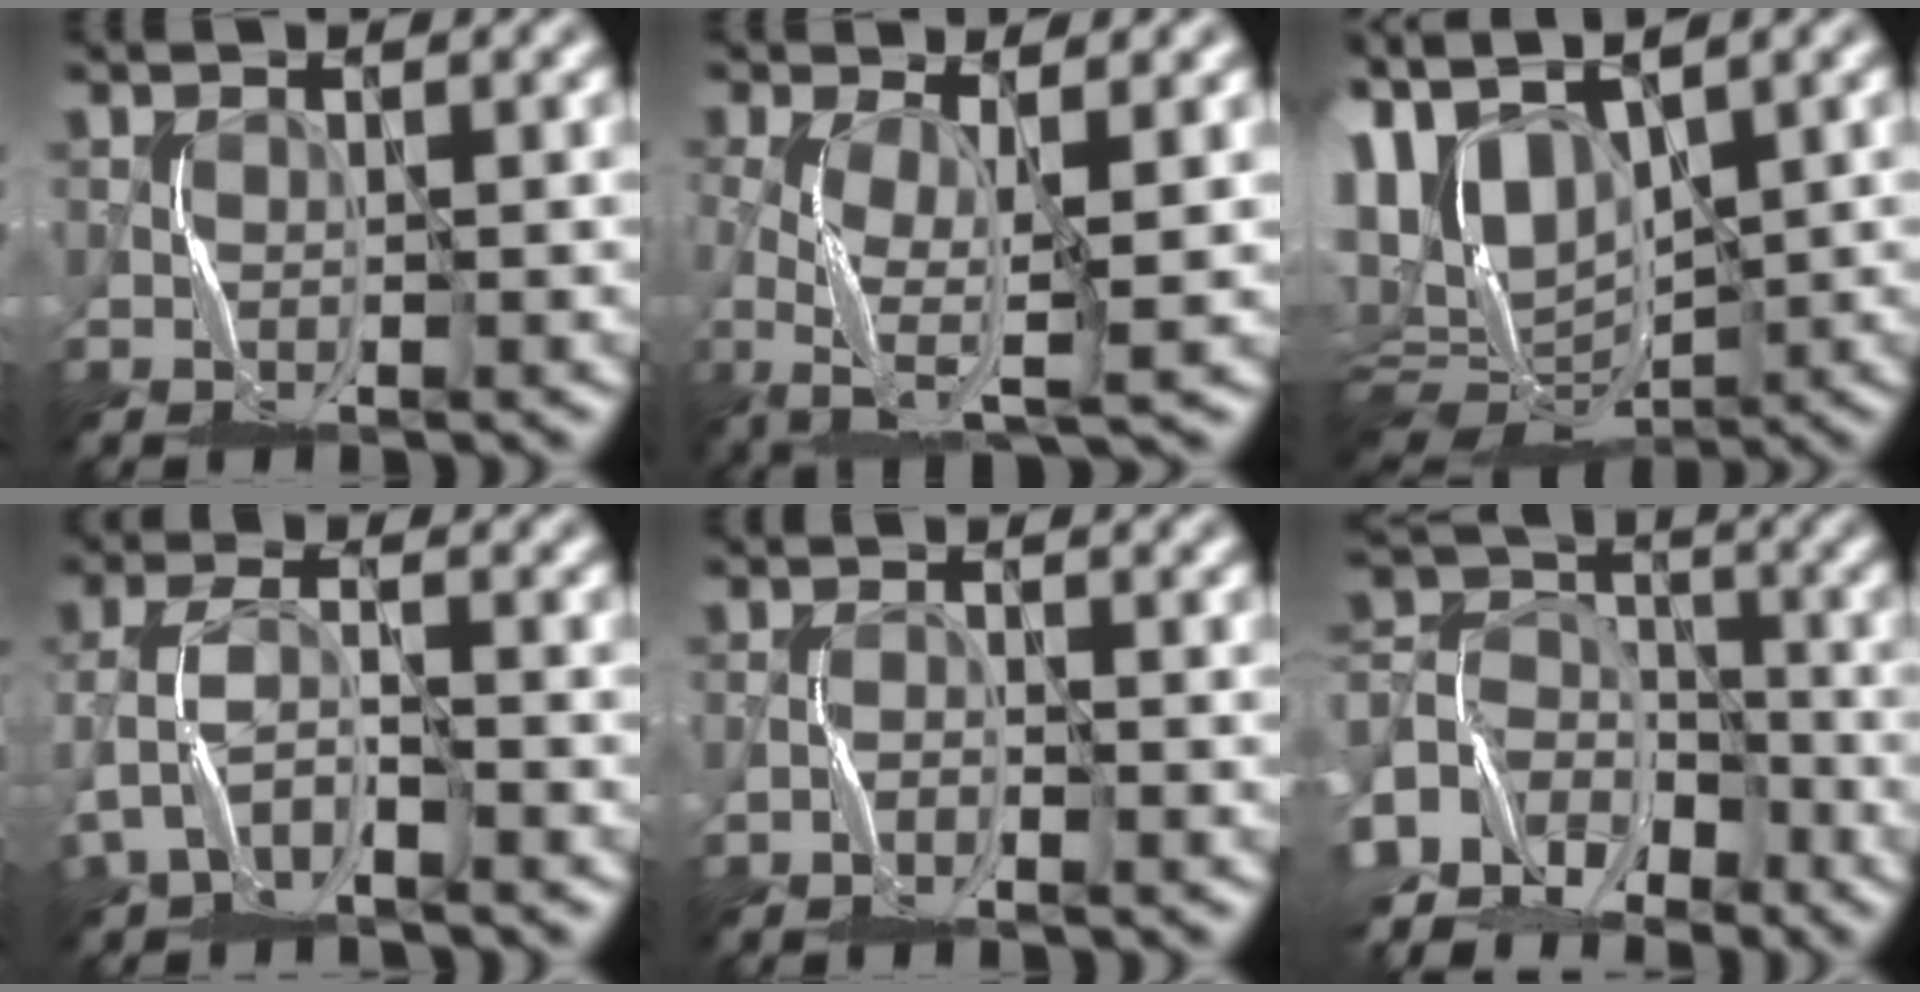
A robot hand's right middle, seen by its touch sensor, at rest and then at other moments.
{"total": 4.9, "force": [-1.0, 1.7, 4.5], "torque": [-0.106, -0.007, -0.020]}
{"total": 8.5, "force": [2.5, 5.2, 6.2], "torque": [-0.137, 0.004, 0.055]}
{"total": 3.2, "force": [-2.4, 1.2, 1.7], "torque": [-0.047, 0.004, -0.053]}
{"total": 1.2, "force": [-1.1, 0.2, 0.2], "torque": [0.000, 0.005, -0.022]}
{"total": 7.7, "force": [-5.4, 5.0, 2.0], "torque": [-0.042, 0.009, -0.120]}